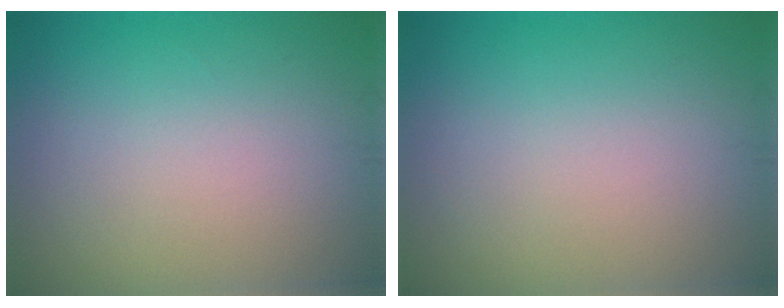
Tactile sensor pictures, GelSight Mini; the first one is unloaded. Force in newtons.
{"total": 0.0}